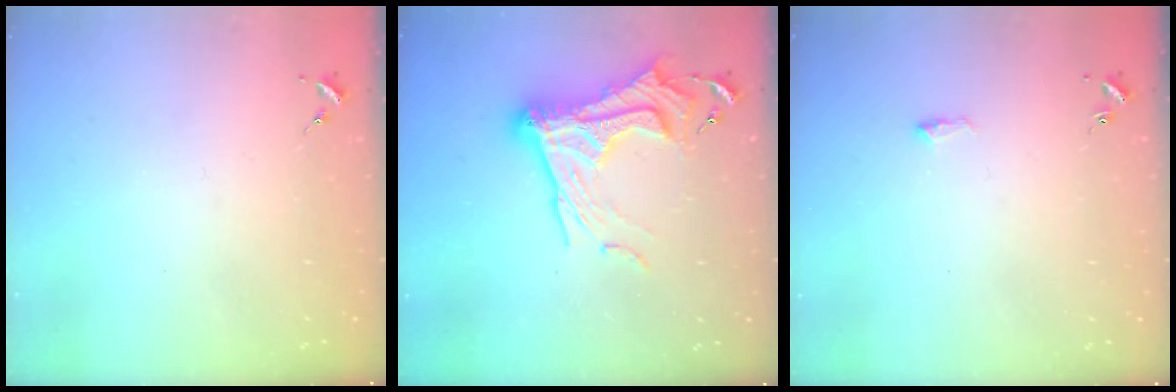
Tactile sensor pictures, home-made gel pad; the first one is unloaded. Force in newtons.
{"total": 20.7, "press": 20.6, "slide": 2.1}
{"total": 5.3, "press": 5.3, "slide": 0.7}